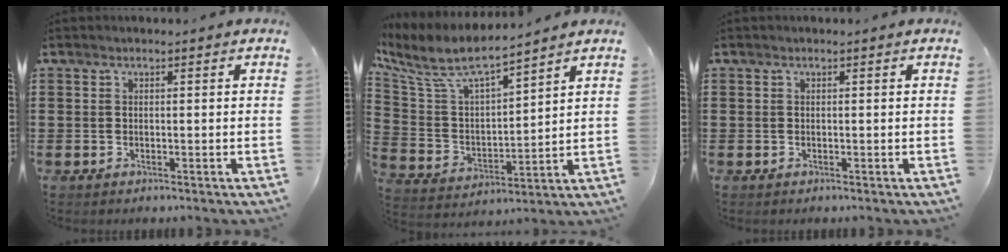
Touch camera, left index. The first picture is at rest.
{"total": 8.4, "force": [6.9, 1.9, 4.4], "torque": [-0.117, -0.035, 0.115]}
{"total": 0.0}